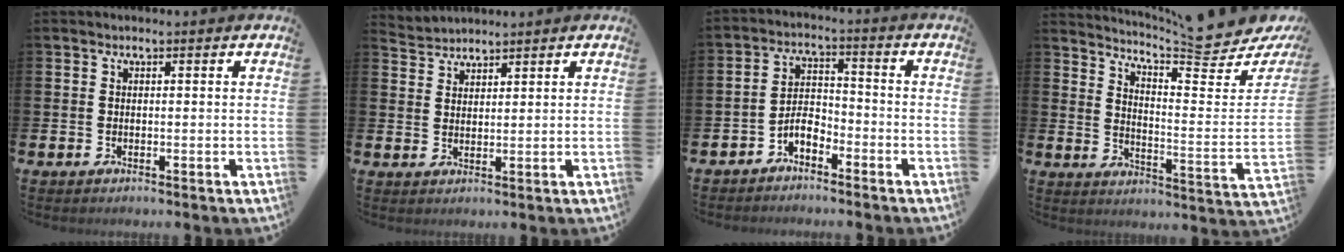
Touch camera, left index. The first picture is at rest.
{"total": 2.8, "force": [2.7, 0.3, -0.5], "torque": [0.002, -0.011, 0.052]}
{"total": 3.8, "force": [-2.6, 1.7, 2.1], "torque": [-0.045, 0.008, -0.051]}
{"total": 6.8, "force": [6.4, 0.6, 2.1], "torque": [-0.054, -0.069, 0.105]}